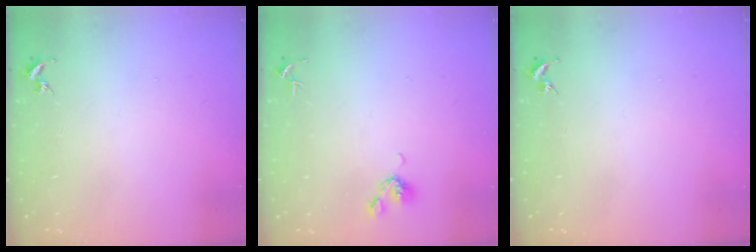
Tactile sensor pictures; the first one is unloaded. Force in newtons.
{"total": 4.4, "press": 4.3, "slide": 0.9}
{"total": 0.0}